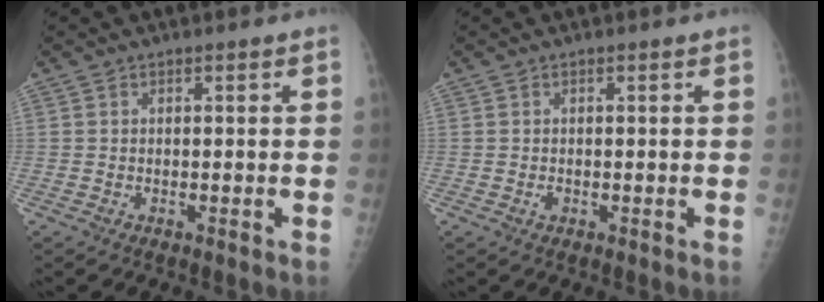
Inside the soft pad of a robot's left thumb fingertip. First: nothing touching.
{"total": 0.8, "force": [-0.2, 0.6, 0.5], "torque": [-0.006, 0.000, -0.003]}